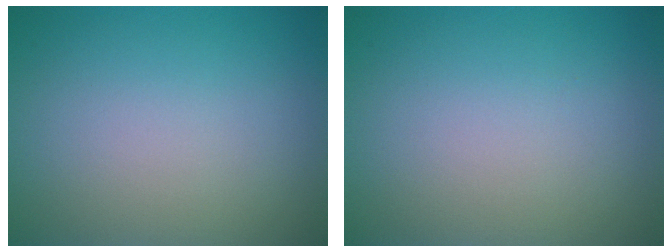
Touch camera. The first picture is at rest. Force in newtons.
{"total": 0.0}